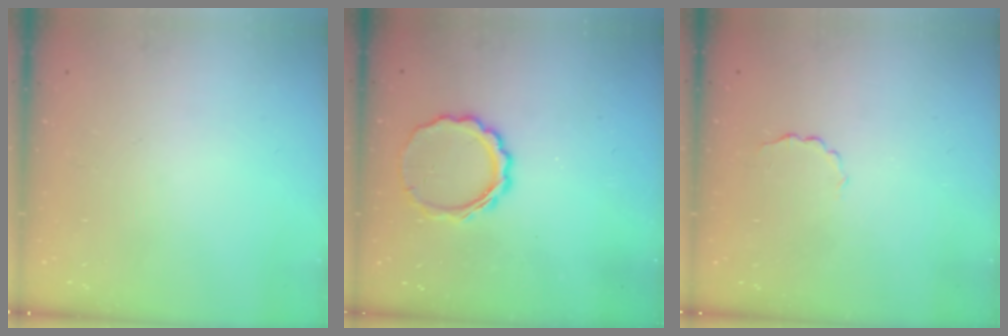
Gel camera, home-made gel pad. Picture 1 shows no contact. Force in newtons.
{"total": 8.9, "press": 8.8, "slide": 1.6}
{"total": 2.2, "press": 2.2, "slide": 0.6}